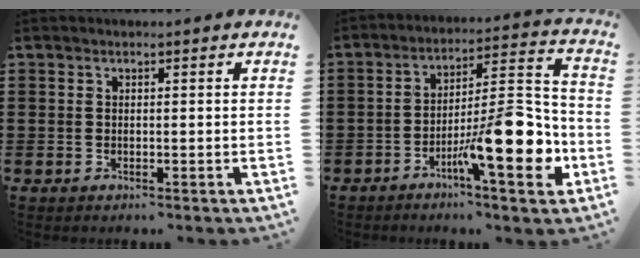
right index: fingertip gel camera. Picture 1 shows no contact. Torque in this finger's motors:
{"motor_torque": [2.14, 0.00, 1.05, 0.21]}